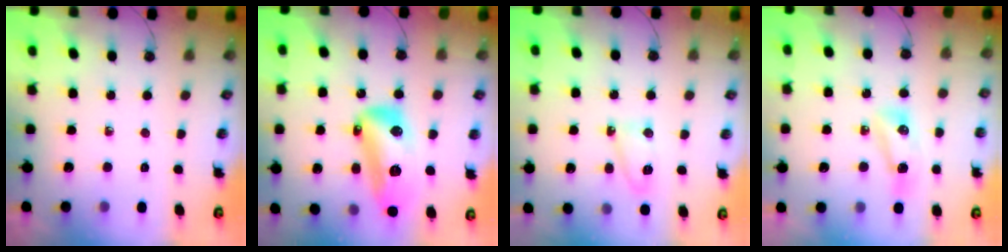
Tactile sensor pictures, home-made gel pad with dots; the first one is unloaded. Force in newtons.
{"total": 17.6, "press": 17.5, "slide": 1.5}
{"total": 6.3, "press": 6.3, "slide": 0.5}
{"total": 8.0, "press": 7.9, "slide": 1.1}